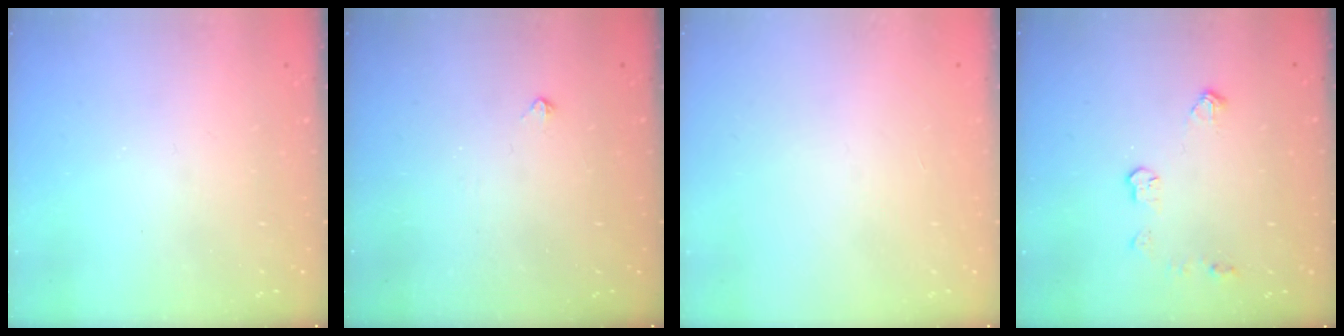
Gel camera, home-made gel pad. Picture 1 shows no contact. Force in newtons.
{"total": 2.5, "press": 2.4, "slide": 0.4}
{"total": 0.0}
{"total": 6.2, "press": 6.2, "slide": 0.3}